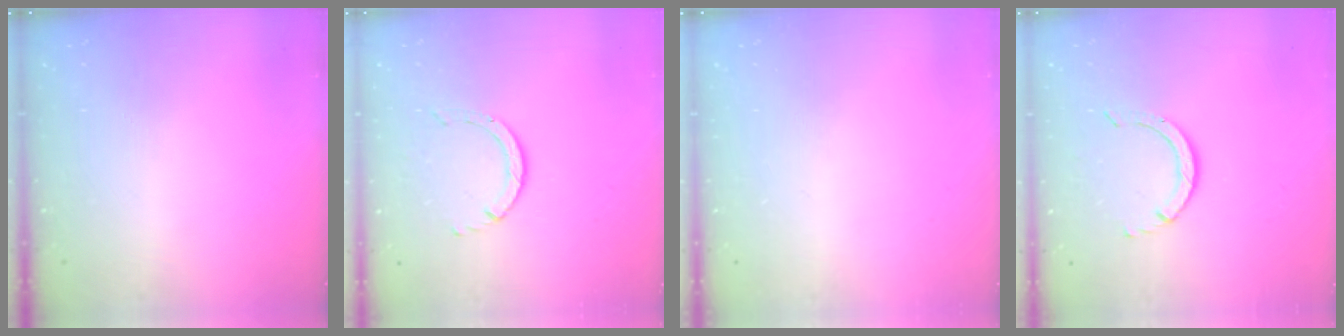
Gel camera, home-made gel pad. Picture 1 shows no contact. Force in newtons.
{"total": 1.4, "press": 1.4, "slide": 0.2}
{"total": 0.0}
{"total": 2.9, "press": 2.9, "slide": 0.2}